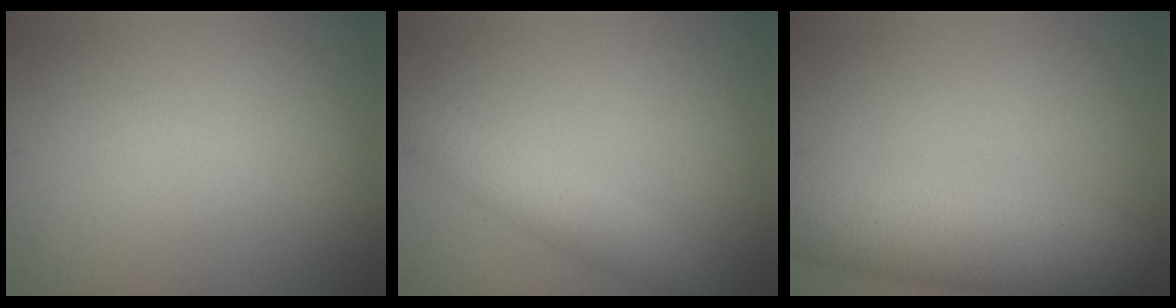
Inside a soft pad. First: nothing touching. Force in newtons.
{"total": 2.9, "press": 2.9, "slide": 0.1}
{"total": 6.4, "press": 6.4, "slide": 0.2}